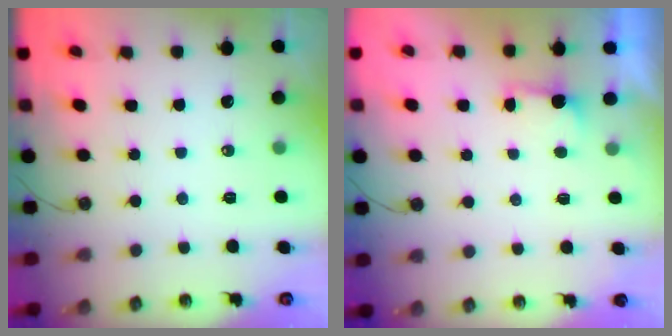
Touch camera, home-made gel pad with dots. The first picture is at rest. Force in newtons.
{"total": 1.2, "press": 0.9, "slide": 0.8}